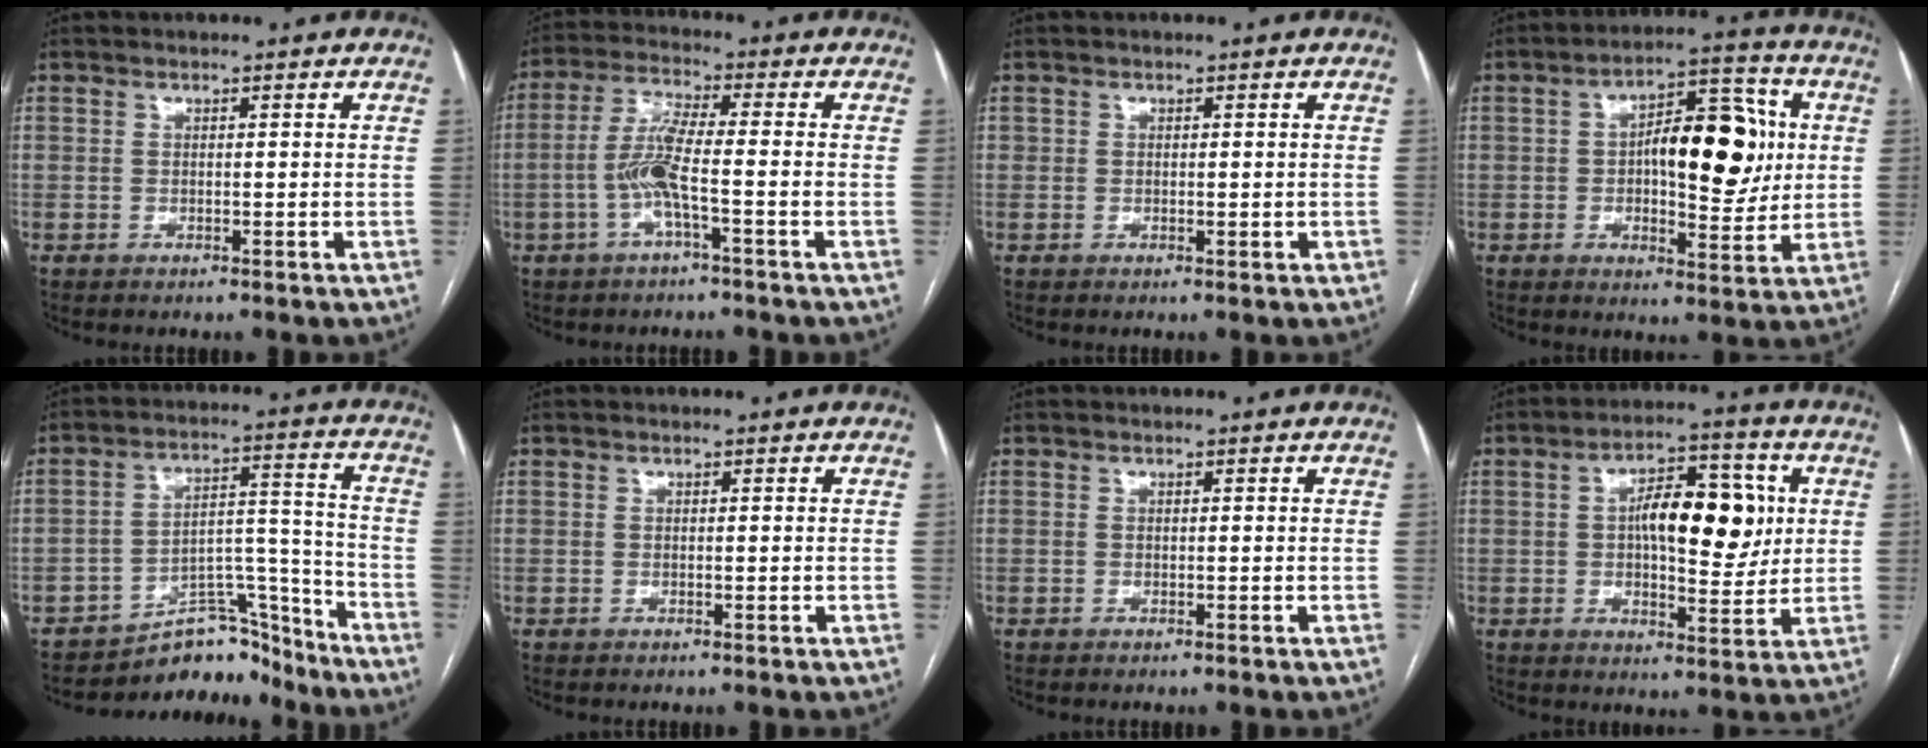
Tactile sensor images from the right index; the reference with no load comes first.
{"total": 6.7, "force": [-2.0, 0.1, 6.4], "torque": [-0.135, 0.010, -0.041]}
{"total": 1.0, "force": [0.0, 0.7, 0.7], "torque": [-0.009, 0.002, 0.003]}
{"total": 13.5, "force": [1.4, 5.2, 12.4], "torque": [-0.182, 0.027, 0.025]}
{"total": 10.0, "force": [-9.4, 3.2, 0.5], "torque": [0.011, 0.073, -0.151]}
{"total": 0.0}
{"total": 0.0}
{"total": 11.8, "force": [1.9, 4.6, 10.7], "torque": [-0.165, 0.021, 0.030]}